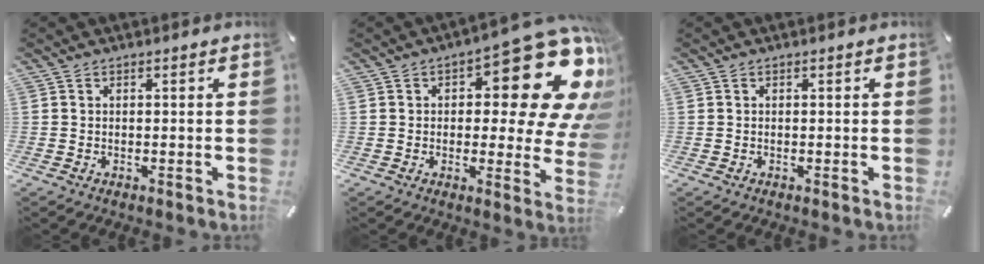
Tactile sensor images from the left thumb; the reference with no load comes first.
{"total": 21.3, "force": [9.5, 8.7, 17.1], "torque": [-0.202, -0.078, 0.150]}
{"total": 0.0}